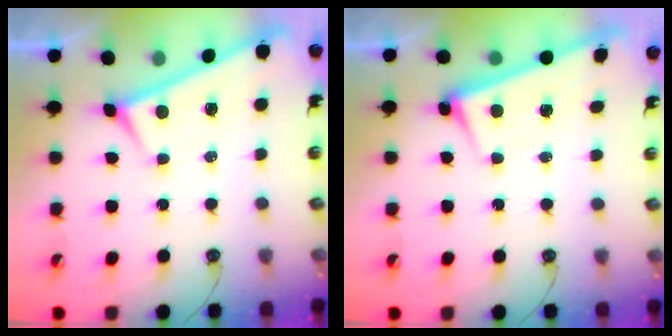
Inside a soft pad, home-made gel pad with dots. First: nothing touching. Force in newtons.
{"total": 2.8, "press": 2.8, "slide": 0.4}